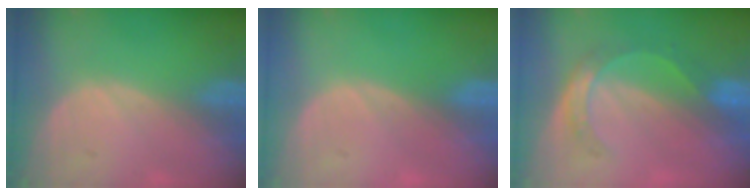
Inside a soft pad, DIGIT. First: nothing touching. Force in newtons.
{"total": 0.0}
{"total": 5.5, "press": 4.8, "slide": 2.6}